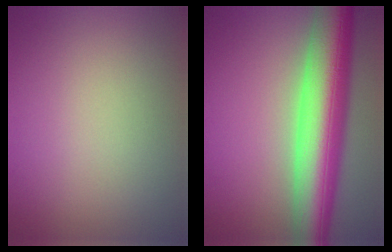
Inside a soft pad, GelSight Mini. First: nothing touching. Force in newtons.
{"total": 10.8, "press": 10.7, "slide": 0.5}